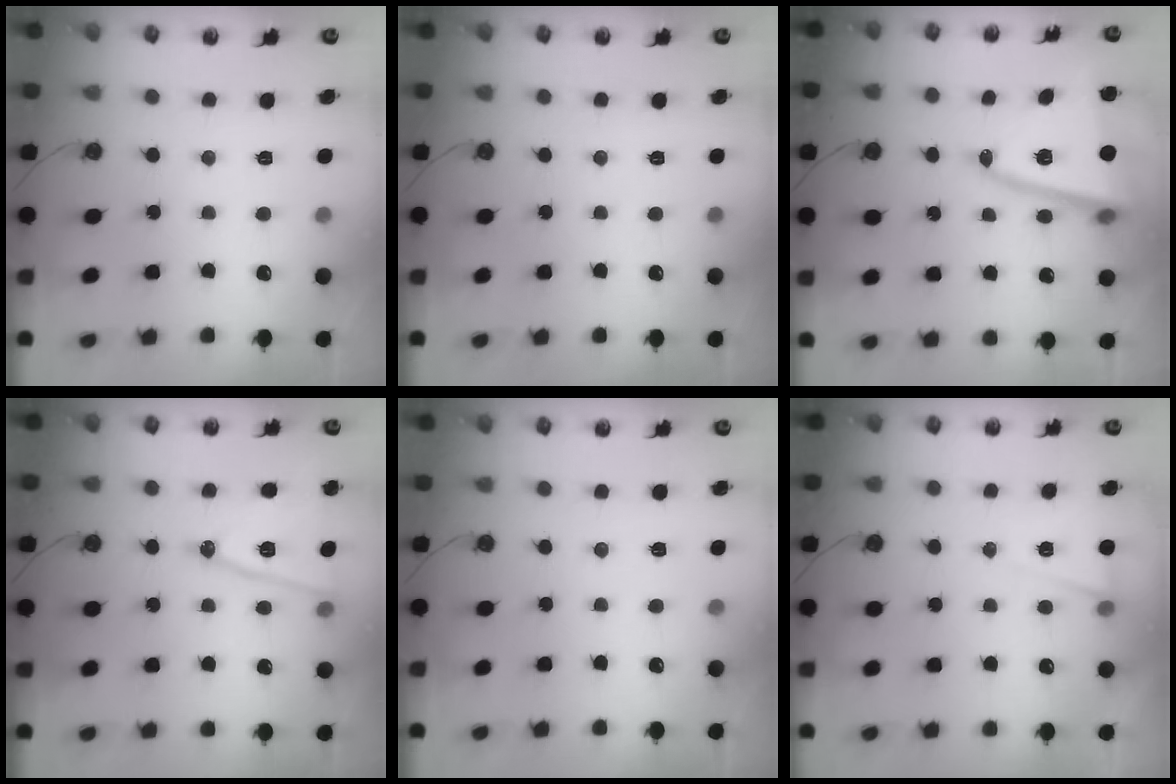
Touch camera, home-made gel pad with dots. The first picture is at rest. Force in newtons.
{"total": 0.0}
{"total": 14.6, "press": 14.4, "slide": 2.3}
{"total": 13.5, "press": 13.0, "slide": 3.6}
{"total": 2.0, "press": 0.8, "slide": 1.8}
{"total": 6.0, "press": 3.7, "slide": 4.7}